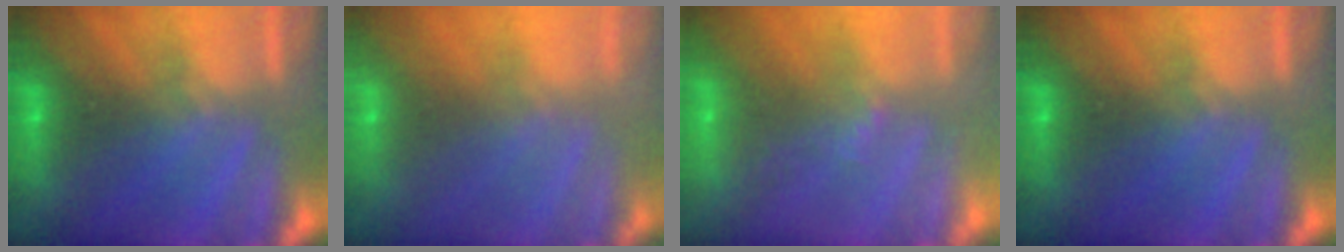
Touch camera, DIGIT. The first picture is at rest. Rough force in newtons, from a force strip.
{"total": 8.7}
{"total": 2.2}
{"total": 0.0}